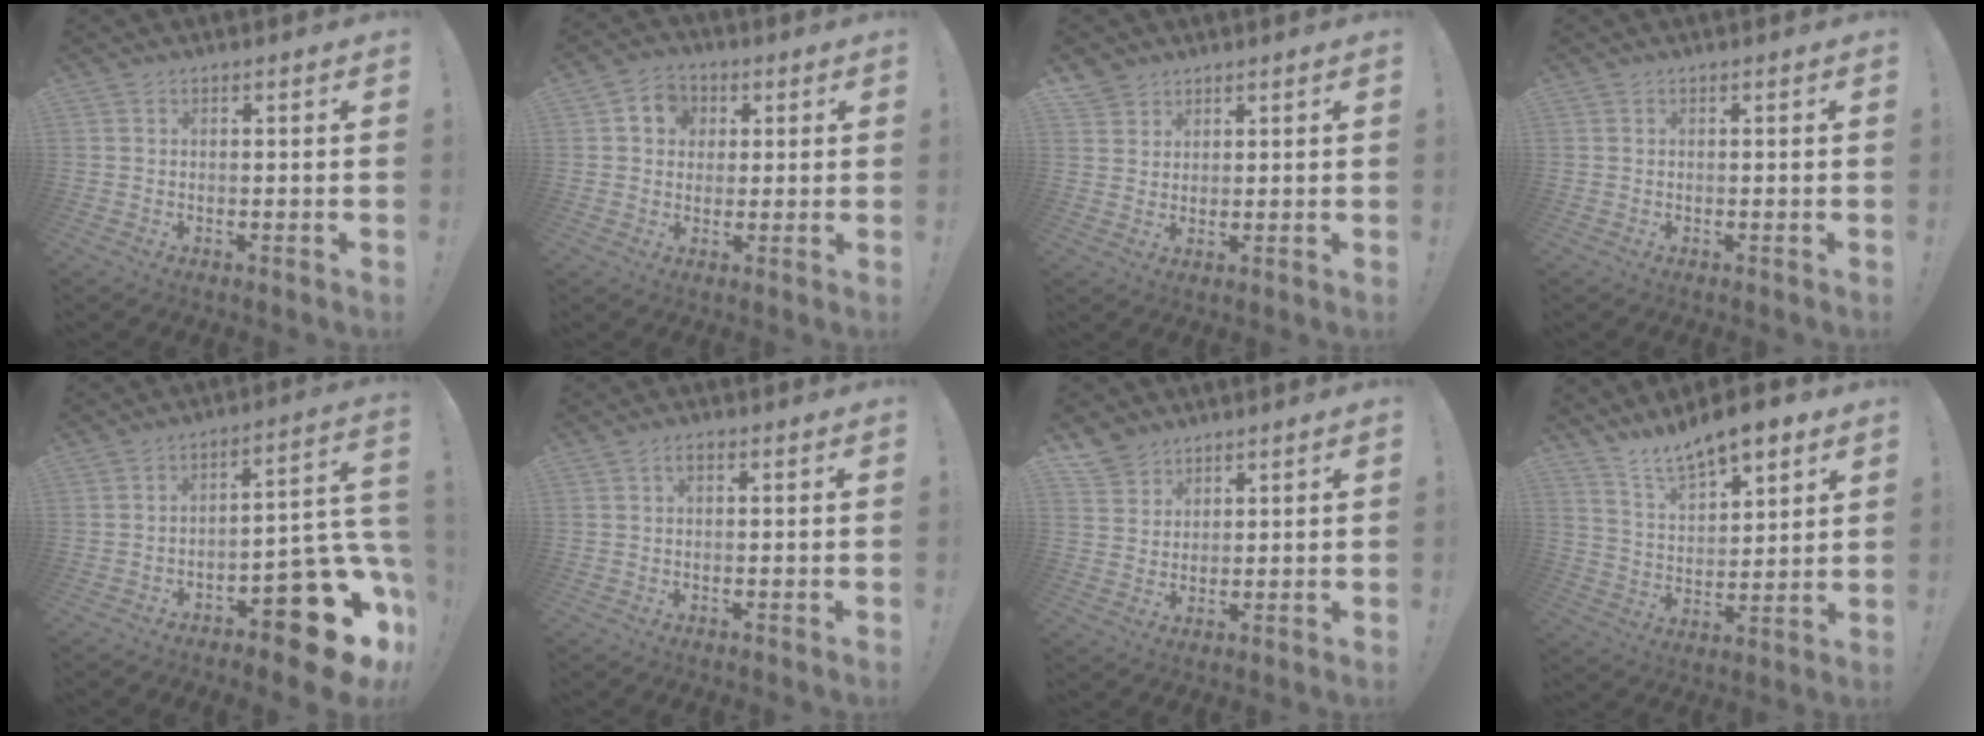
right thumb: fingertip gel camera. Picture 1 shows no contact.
{"total": 7.4, "force": [1.9, 6.6, 2.8], "torque": [-0.038, 0.003, 0.038]}
{"total": 4.0, "force": [3.1, 2.5, 0.3], "torque": [-0.004, -0.019, 0.060]}
{"total": 0.0}
{"total": 18.2, "force": [-10.1, 6.8, 13.6], "torque": [-0.134, 0.055, -0.153]}
{"total": 1.7, "force": [0.4, 0.8, 1.4], "torque": [-0.028, 0.005, 0.007]}
{"total": 6.1, "force": [4.9, 3.6, 0.7], "torque": [-0.014, -0.033, 0.096]}
{"total": 11.7, "force": [10.0, 4.0, 4.7], "torque": [-0.089, -0.073, 0.182]}